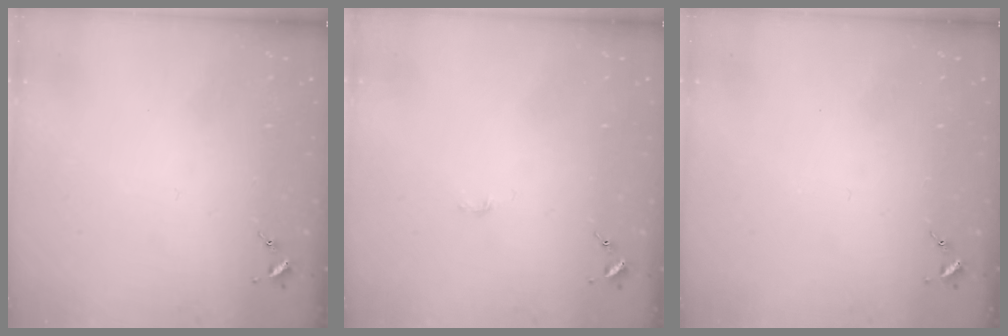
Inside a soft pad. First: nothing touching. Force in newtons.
{"total": 2.3, "press": 2.3, "slide": 0.3}
{"total": 0.0}